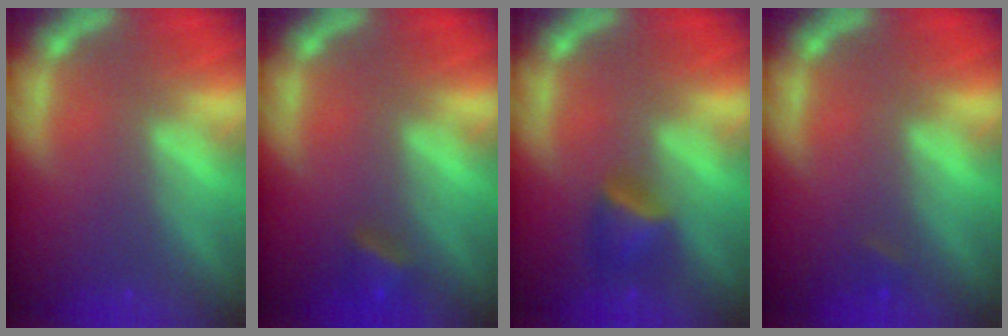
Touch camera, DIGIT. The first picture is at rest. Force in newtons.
{"total": 2.4}
{"total": 2.9}
{"total": 0.9}